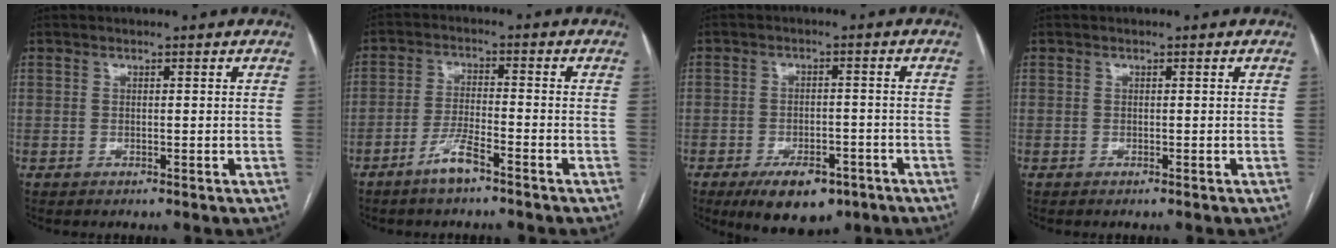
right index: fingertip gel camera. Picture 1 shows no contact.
{"total": 4.9, "force": [-3.5, 0.5, 3.4], "torque": [-0.073, -0.003, -0.066]}
{"total": 9.1, "force": [-5.9, 4.2, 5.4], "torque": [-0.082, -0.004, -0.085]}
{"total": 0.0}